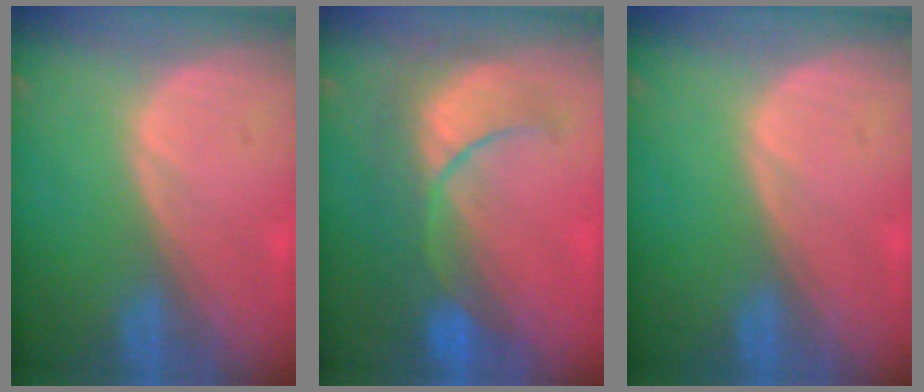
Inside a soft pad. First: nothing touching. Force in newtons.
{"total": 8.9, "press": 8.5, "slide": 2.6}
{"total": 0.0}